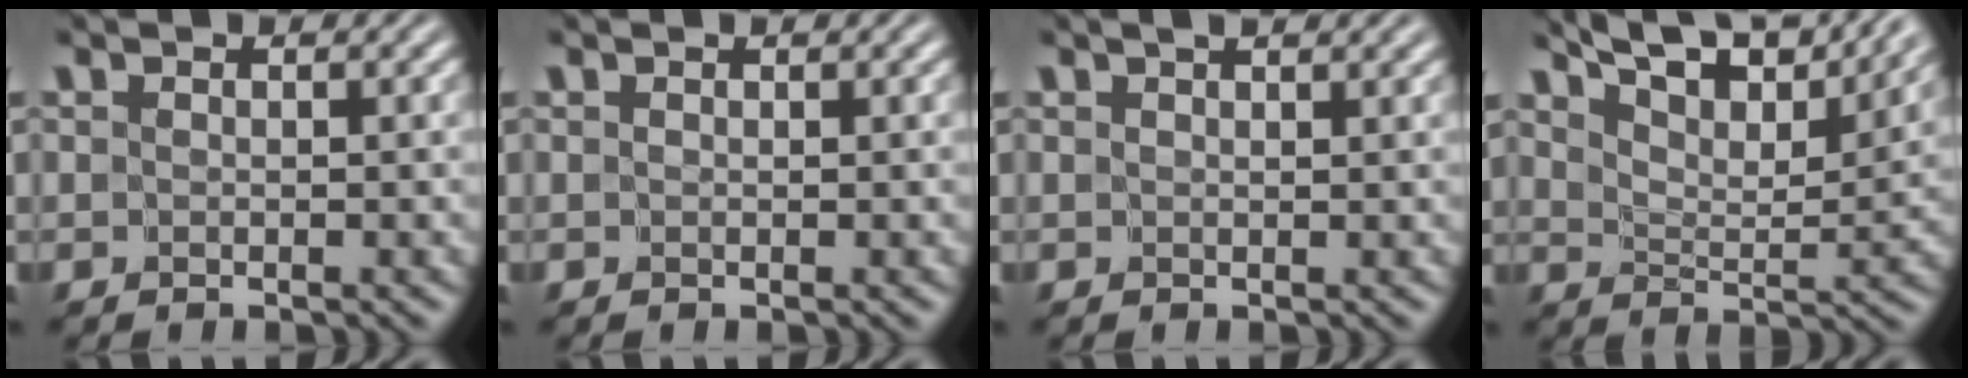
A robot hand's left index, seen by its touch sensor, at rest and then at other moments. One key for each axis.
{"total": 0.0}
{"total": 1.5, "fx": 1.3, "fy": 0.0, "fz": 0.7, "tx": -0.007, "ty": -0.001, "tz": 0.013}
{"total": 11.6, "fx": 10.2, "fy": 2.2, "fz": 5.1, "tx": -0.080, "ty": 0.007, "tz": 0.134}